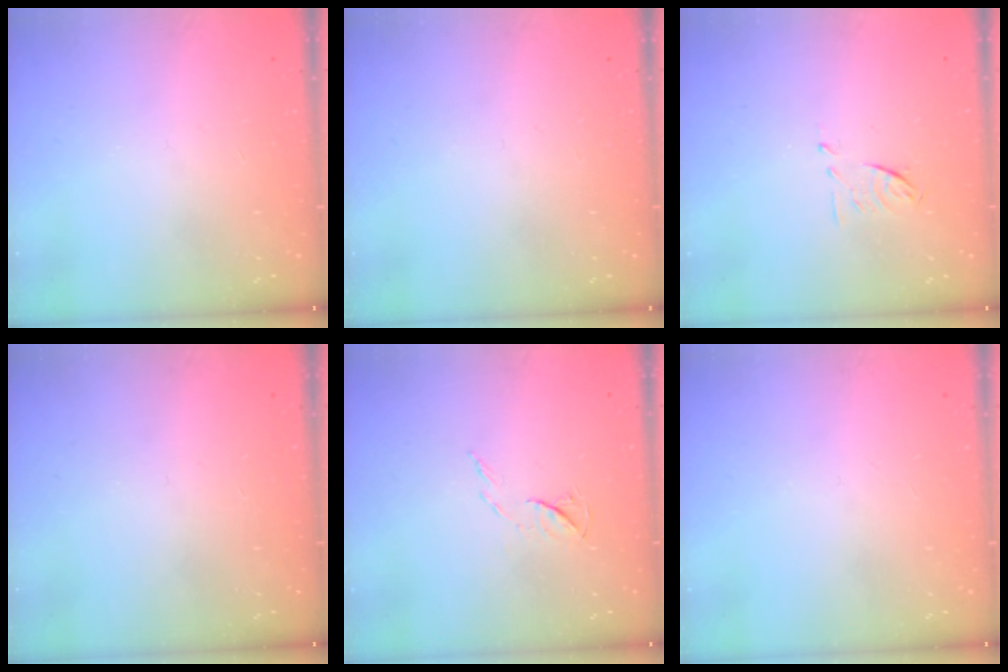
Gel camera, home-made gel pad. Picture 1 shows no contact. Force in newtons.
{"total": 0.0}
{"total": 5.1, "press": 5.0, "slide": 1.1}
{"total": 0.0}
{"total": 5.0, "press": 5.0, "slide": 0.7}
{"total": 0.0}